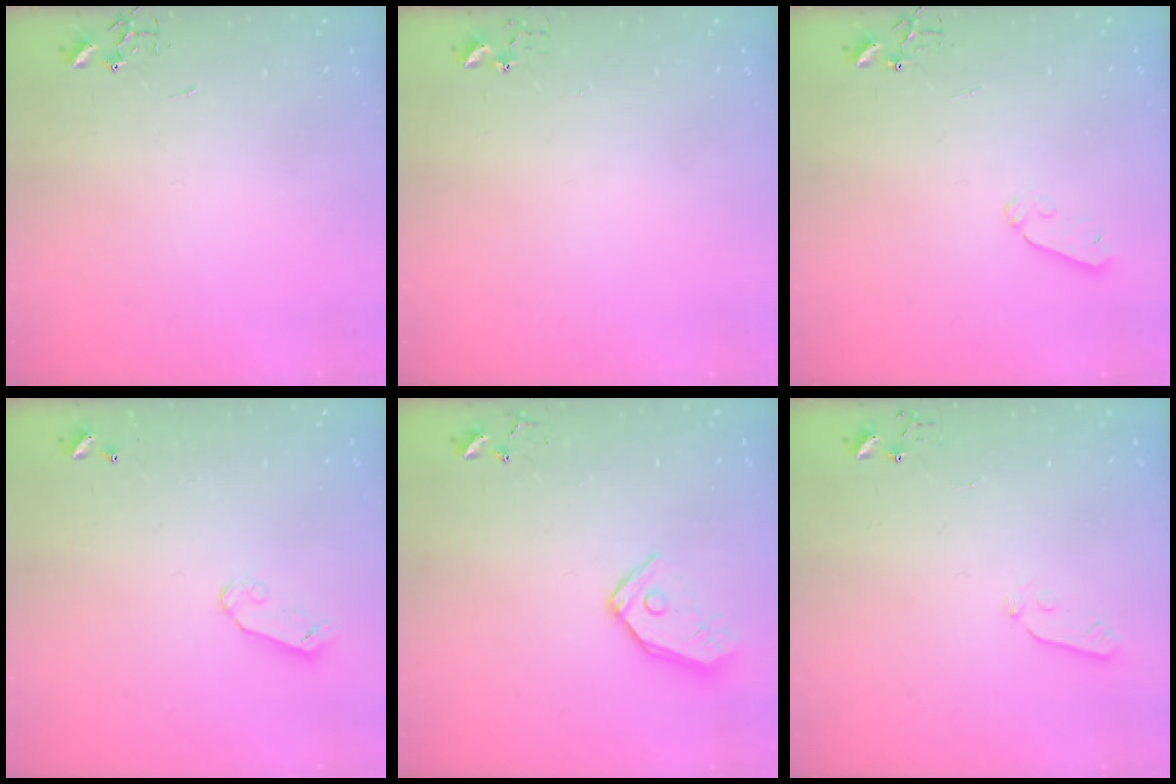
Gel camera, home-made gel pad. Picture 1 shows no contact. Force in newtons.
{"total": 2.9, "press": 2.9, "slide": 0.4}
{"total": 5.7, "press": 5.7, "slide": 0.5}
{"total": 4.8, "press": 4.8, "slide": 0.5}
{"total": 10.4, "press": 10.4, "slide": 1.2}
{"total": 3.7, "press": 3.6, "slide": 0.8}